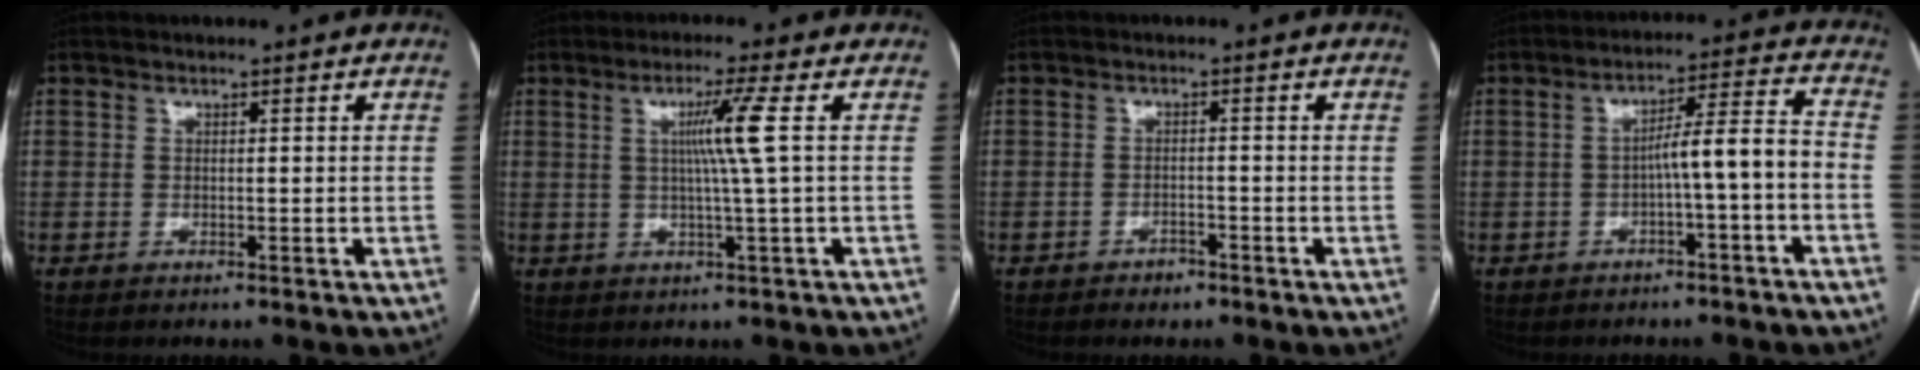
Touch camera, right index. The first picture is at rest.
{"total": 5.8, "force": [1.1, -1.8, 5.4], "torque": [-0.101, -0.001, 0.021]}
{"total": 1.9, "force": [-1.5, 1.0, 0.6], "torque": [-0.012, 0.003, -0.020]}
{"total": 7.1, "force": [-2.2, -0.1, 6.8], "torque": [-0.099, 0.028, -0.029]}